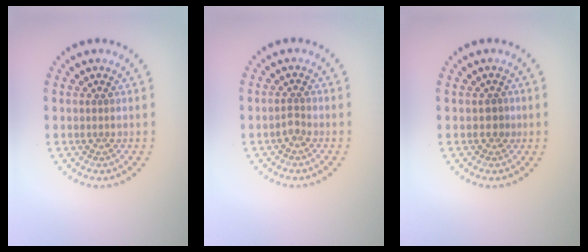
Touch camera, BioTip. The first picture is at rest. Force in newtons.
{"total": 0.9, "press": 0.6, "slide": 0.6}
{"total": 1.1, "press": 0.9, "slide": 0.6}